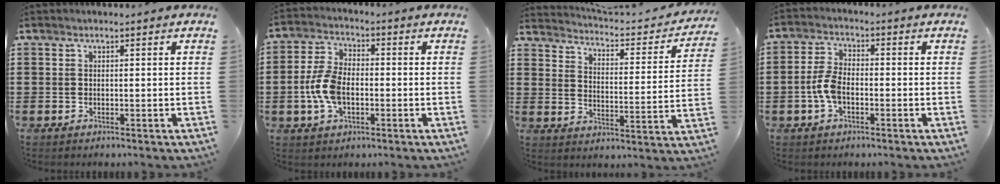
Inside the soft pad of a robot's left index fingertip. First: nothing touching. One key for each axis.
{"total": 7.5, "fx": -1.4, "fy": 4.3, "fz": 5.9, "tx": -0.146, "ty": 0.000, "tz": -0.033}
{"total": 2.6, "fx": 2.5, "fy": -0.1, "fz": 0.6, "tx": -0.032, "ty": -0.026, "tz": 0.032}
{"total": 5.0, "fx": -1.4, "fy": 2.5, "fz": 4.1, "tx": -0.107, "ty": -0.004, "tz": -0.035}